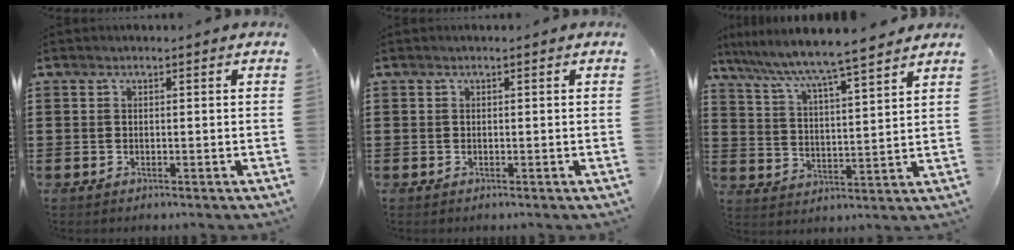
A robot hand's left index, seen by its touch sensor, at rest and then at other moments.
{"total": 0.0}
{"total": 5.8, "force": [5.4, -0.7, 2.2], "torque": [-0.067, -0.040, 0.084]}